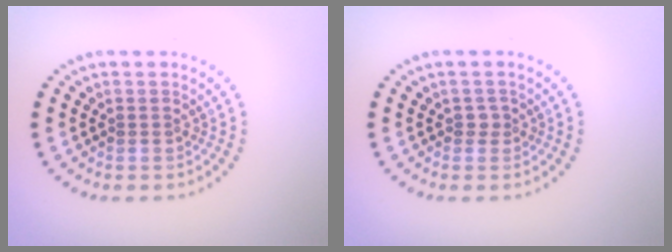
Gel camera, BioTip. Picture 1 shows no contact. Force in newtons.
{"total": 0.9, "press": 0.6, "slide": 0.7}